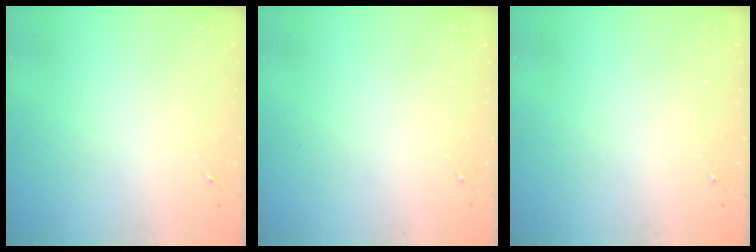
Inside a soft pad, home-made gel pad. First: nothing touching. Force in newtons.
{"total": 0.0}
{"total": 0.0}